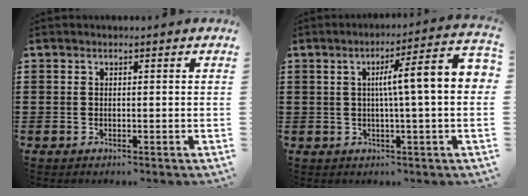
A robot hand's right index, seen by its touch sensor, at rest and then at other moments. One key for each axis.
{"total": 8.4, "fx": 0.8, "fy": 0.3, "fz": 8.4, "tx": -0.147, "ty": -0.006, "tz": 0.004}